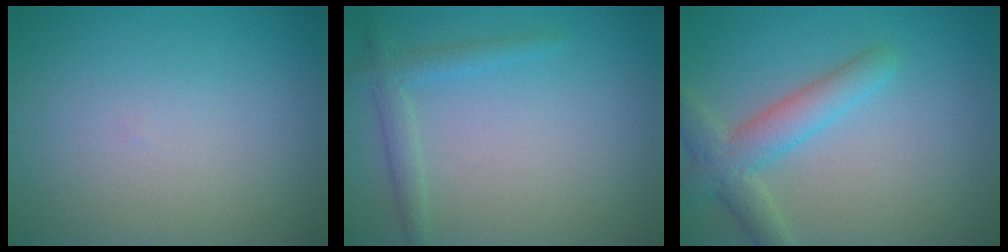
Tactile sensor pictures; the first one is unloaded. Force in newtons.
{"total": 1.2, "press": 1.2, "slide": 0.1}
{"total": 4.0, "press": 4.0, "slide": 0.1}